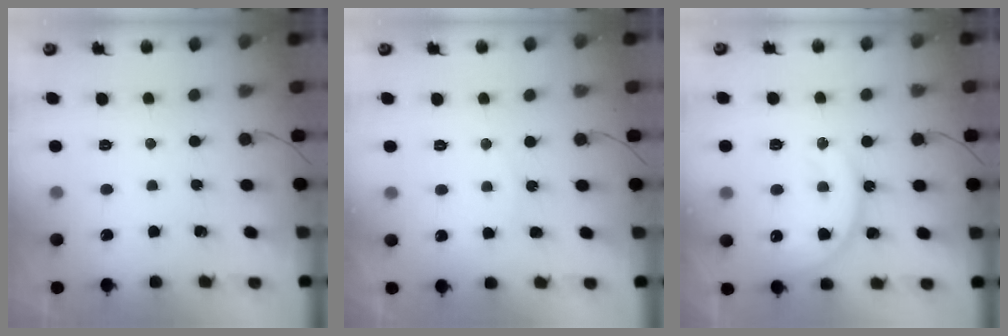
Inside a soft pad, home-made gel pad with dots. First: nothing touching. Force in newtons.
{"total": 6.3, "press": 6.3, "slide": 0.5}
{"total": 12.8, "press": 12.8, "slide": 0.9}